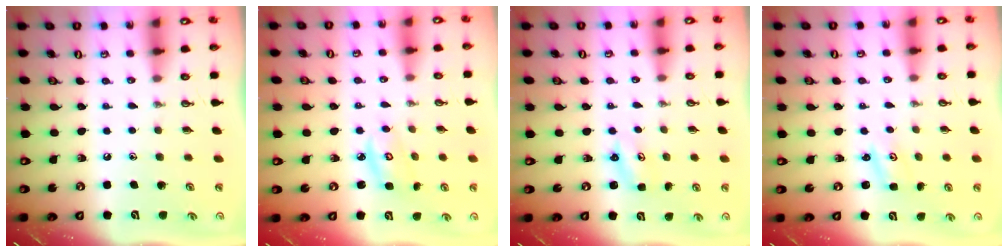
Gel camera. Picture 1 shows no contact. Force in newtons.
{"total": 3.7, "press": 3.7, "slide": 0.4}
{"total": 2.4, "press": 2.4, "slide": 0.2}
{"total": 2.0, "press": 2.0, "slide": 0.2}